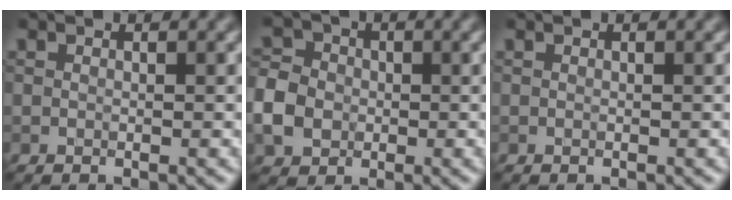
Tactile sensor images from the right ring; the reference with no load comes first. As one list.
[{"total": 4.9, "force": [-1.1, 4.2, 2.3], "torque": [-0.053, 0.003, -0.035]}, {"total": 0.0}]